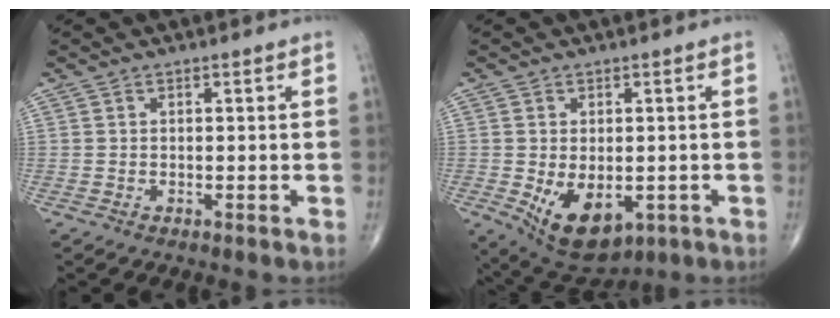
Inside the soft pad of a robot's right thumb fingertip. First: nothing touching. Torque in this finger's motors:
{"motor_torque": [-0.26, 0.64, 0.49, 0.30, 0.26]}